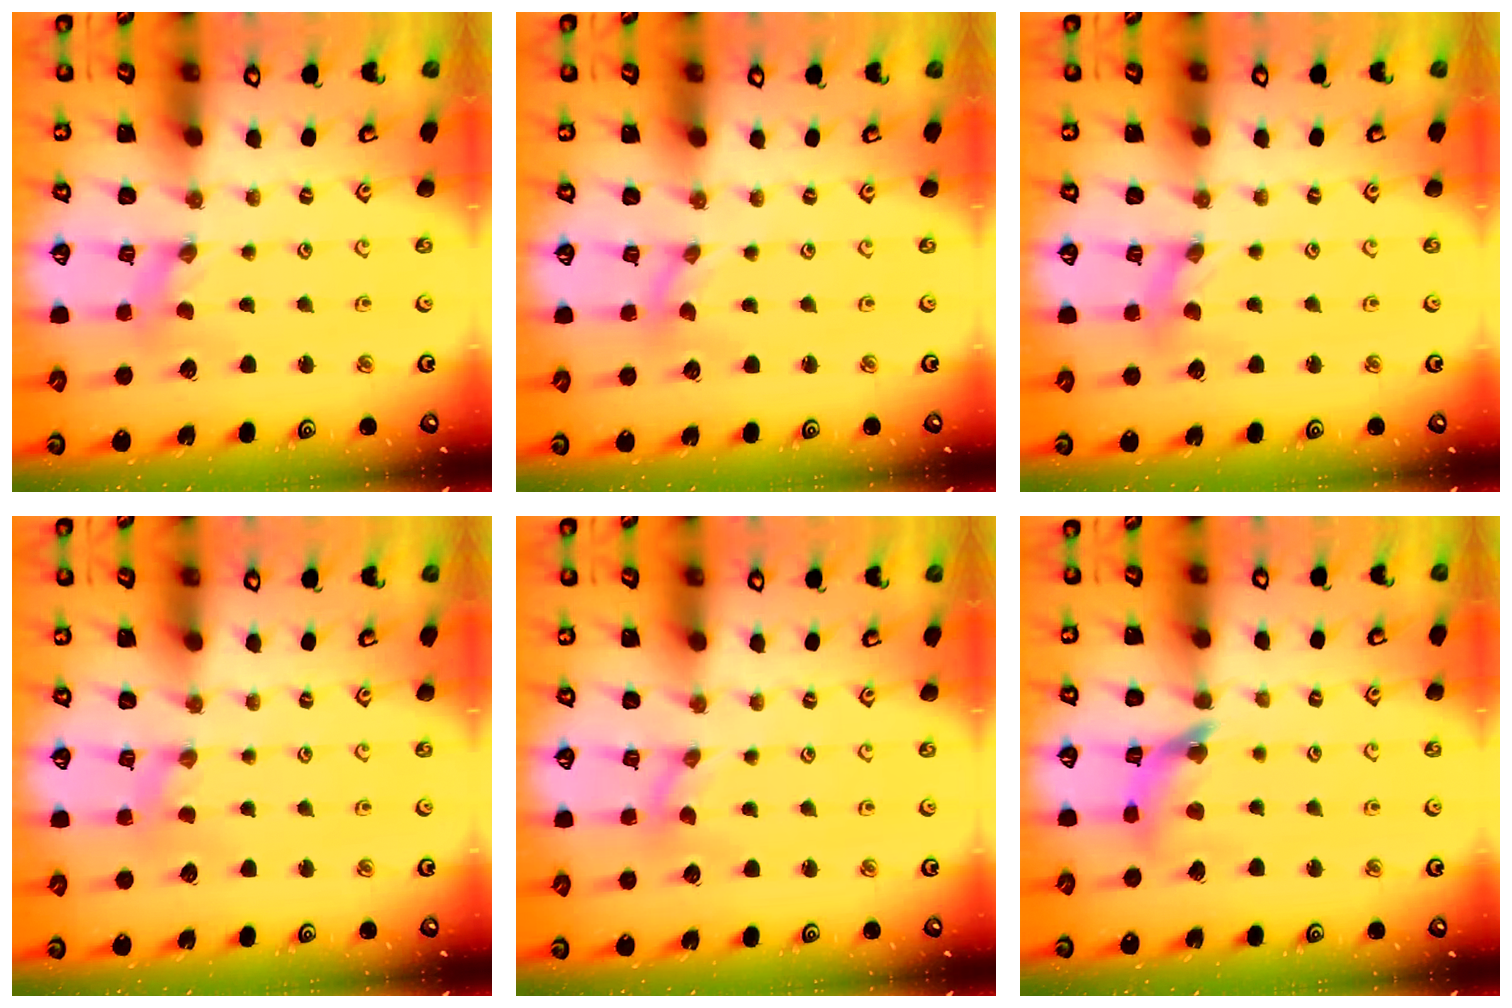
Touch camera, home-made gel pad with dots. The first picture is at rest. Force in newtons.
{"total": 0.0}
{"total": 1.0, "press": 1.0, "slide": 0.2}
{"total": 1.0, "press": 1.0, "slide": 0.2}
{"total": 0.0}
{"total": 9.0, "press": 8.9, "slide": 1.1}